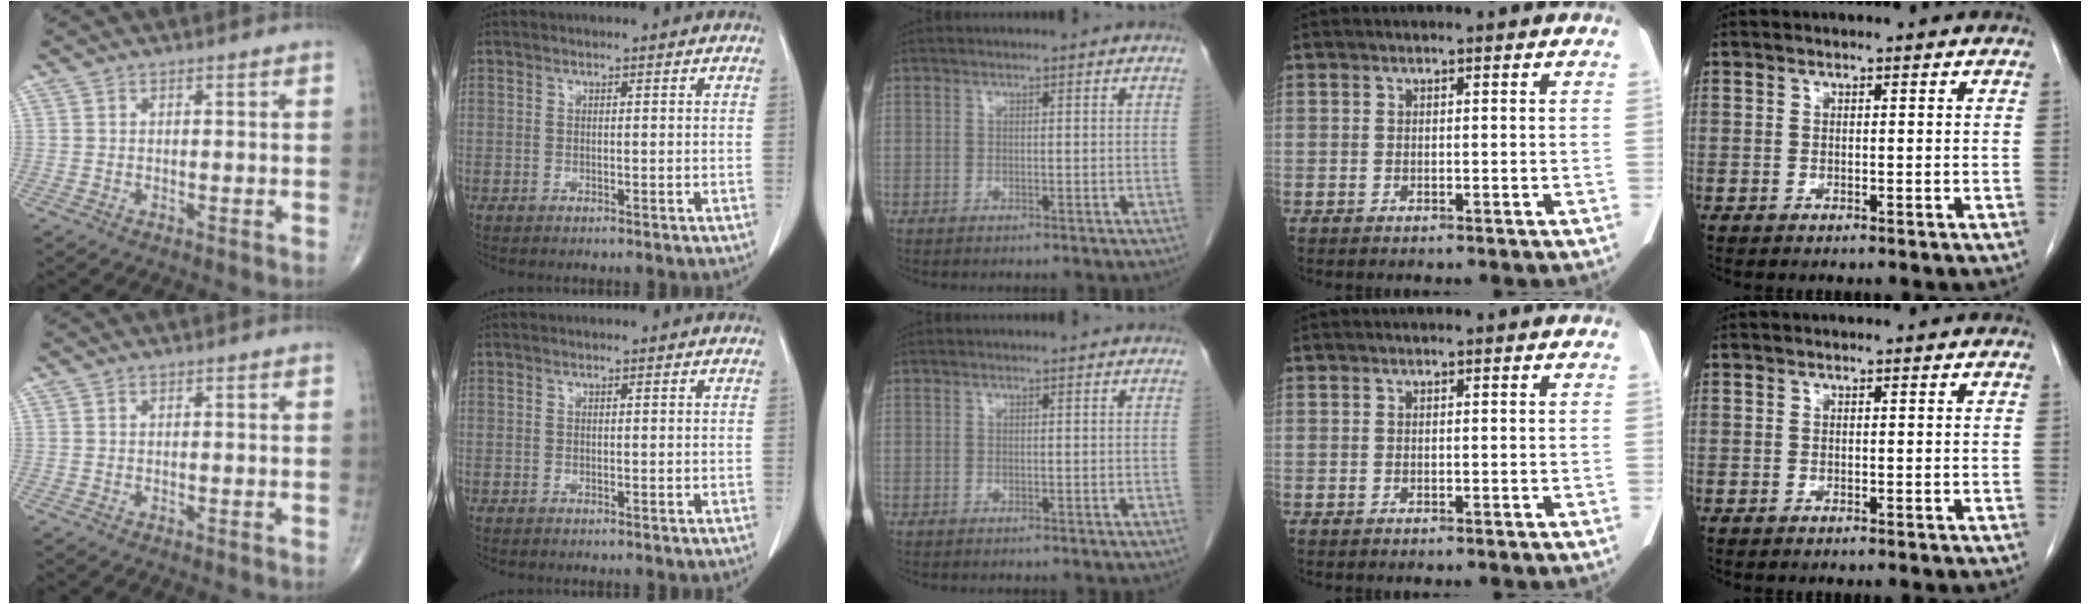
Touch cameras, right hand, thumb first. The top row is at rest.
{}